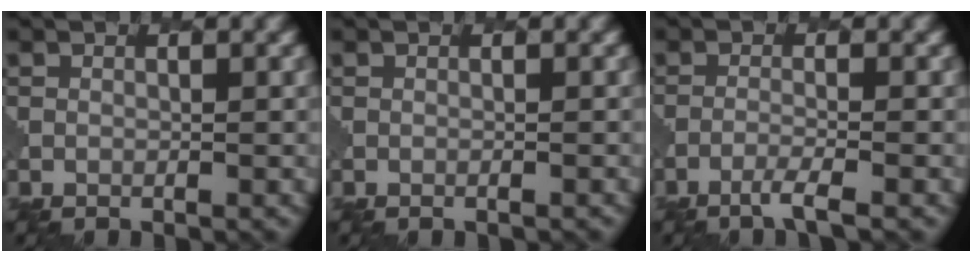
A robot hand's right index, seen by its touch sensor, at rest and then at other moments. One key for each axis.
{"total": 0.6, "fx": -0.5, "fy": 0.1, "fz": 0.3, "tx": 0.001, "ty": -0.002, "tz": -0.010}
{"total": 1.9, "fx": -1.4, "fy": 0.1, "fz": 1.3, "tx": -0.020, "ty": -0.001, "tz": -0.040}